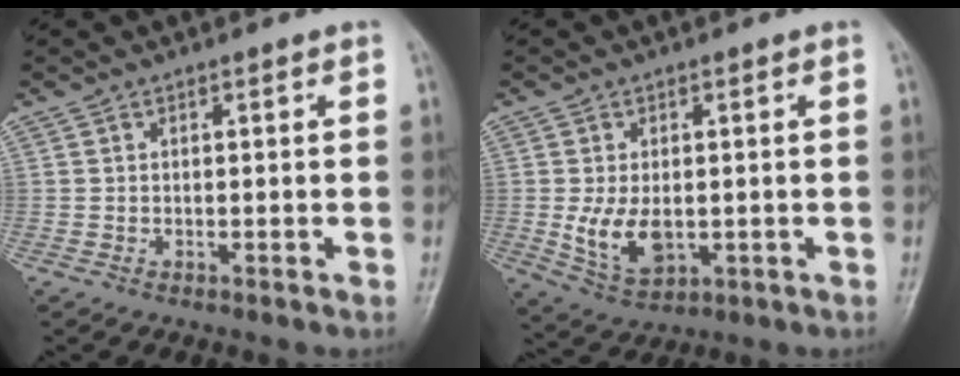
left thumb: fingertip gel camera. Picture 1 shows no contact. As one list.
[{"total": 7.7, "force": [-0.6, 4.8, 6.0], "torque": [-0.102, -0.016, 0.002]}]